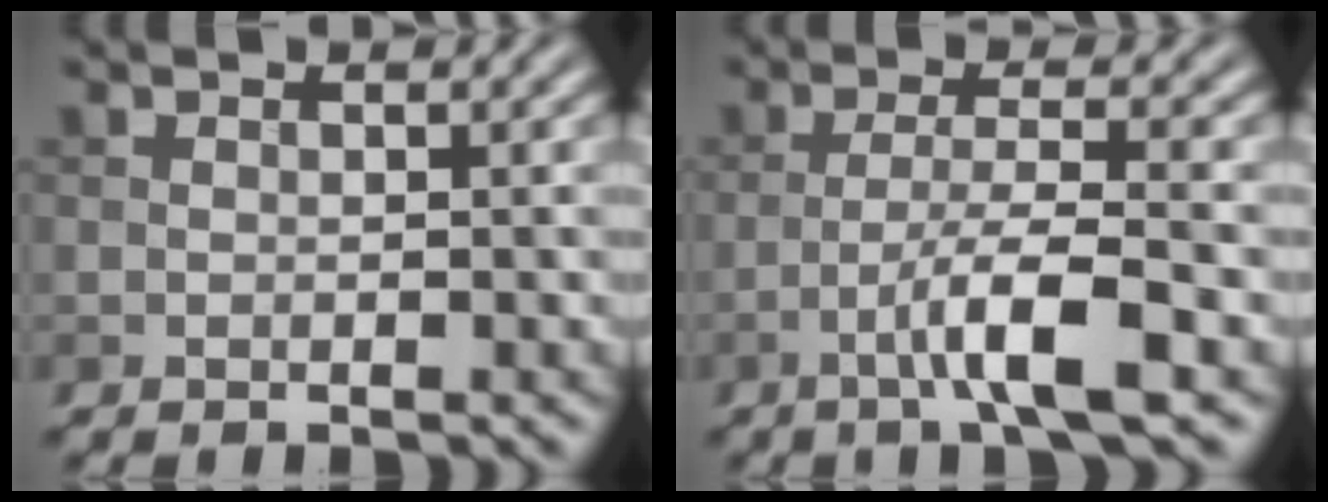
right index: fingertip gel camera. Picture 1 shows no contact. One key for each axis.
{"total": 5.1, "fx": -2.3, "fy": 0.5, "fz": 4.5, "tx": -0.078, "ty": 0.008, "tz": -0.046}